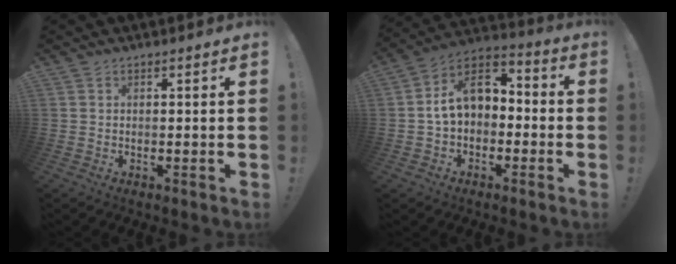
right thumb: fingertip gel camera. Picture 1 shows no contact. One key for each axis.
{"total": 11.5, "fx": 1.0, "fy": 8.4, "fz": 7.8, "tx": -0.128, "ty": 0.017, "tz": 0.026}